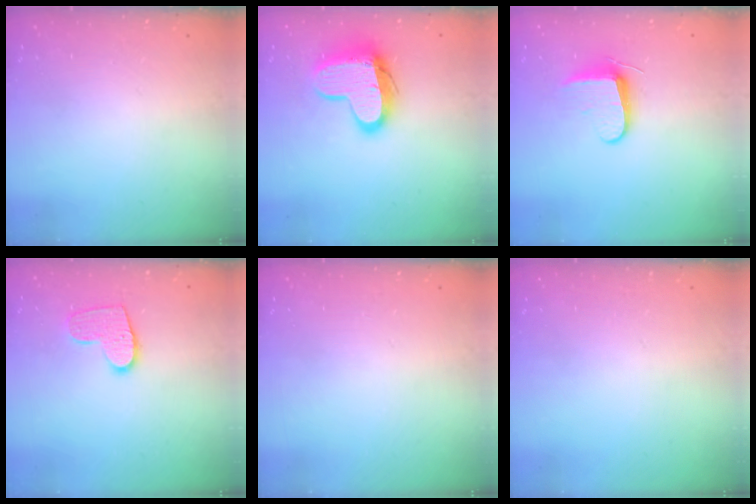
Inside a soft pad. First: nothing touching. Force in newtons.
{"total": 13.5, "press": 13.5, "slide": 1.2}
{"total": 8.7, "press": 8.6, "slide": 1.4}
{"total": 10.9, "press": 10.9, "slide": 0.5}
{"total": 0.0}
{"total": 0.0}